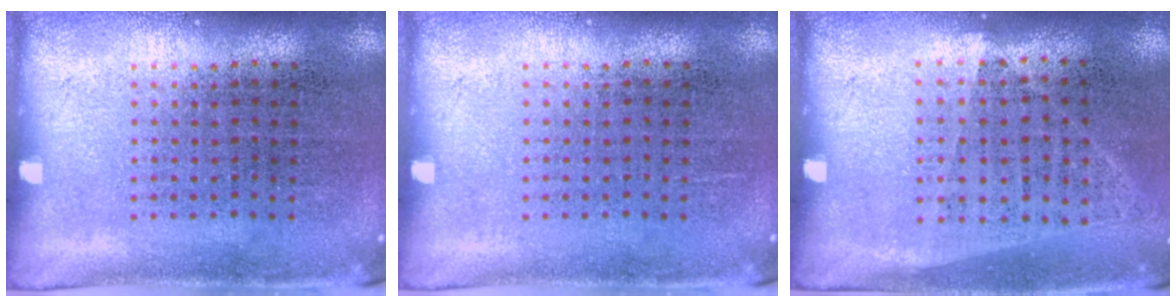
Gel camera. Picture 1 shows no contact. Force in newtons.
{"total": 0.0}
{"total": 1.0, "press": 0.9, "slide": 0.4}